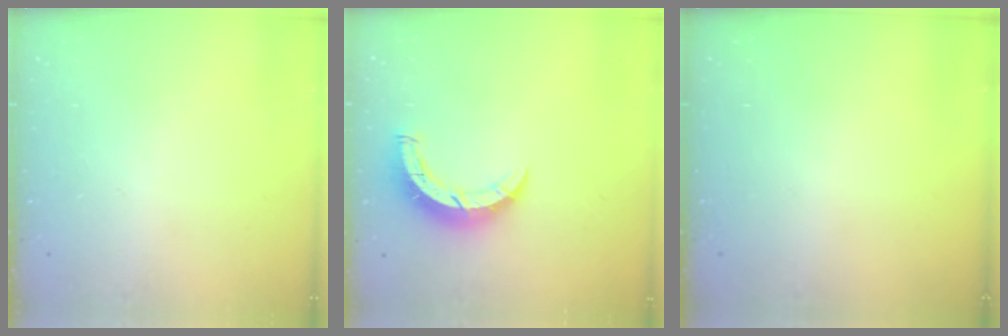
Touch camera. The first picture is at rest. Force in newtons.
{"total": 9.0, "press": 9.0, "slide": 0.7}
{"total": 0.0}